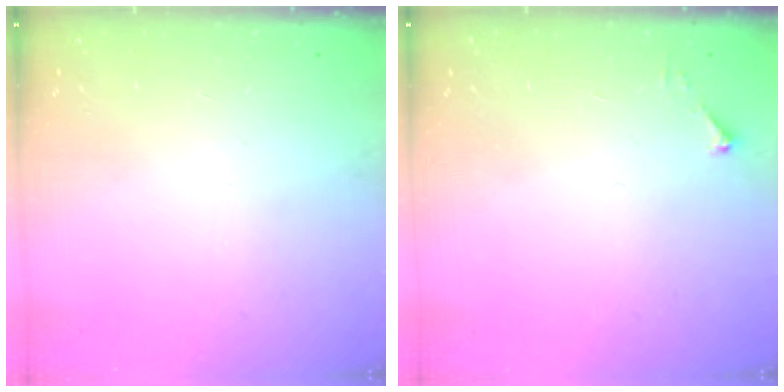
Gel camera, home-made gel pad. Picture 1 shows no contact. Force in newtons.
{"total": 2.5, "press": 2.5, "slide": 0.3}